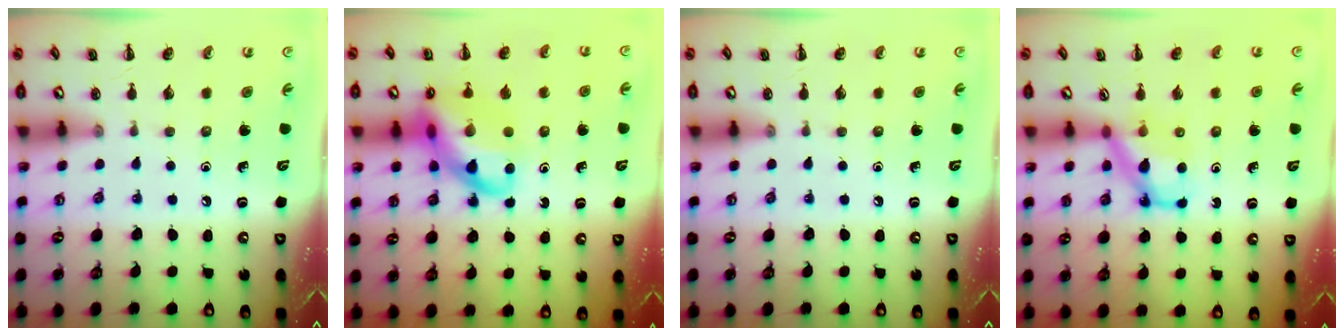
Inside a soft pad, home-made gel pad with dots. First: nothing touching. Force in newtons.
{"total": 16.0, "press": 15.6, "slide": 3.5}
{"total": 0.0}
{"total": 5.7, "press": 5.6, "slide": 0.7}